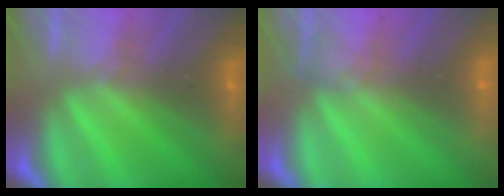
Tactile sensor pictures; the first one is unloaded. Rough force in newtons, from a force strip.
{"total": 2.1}